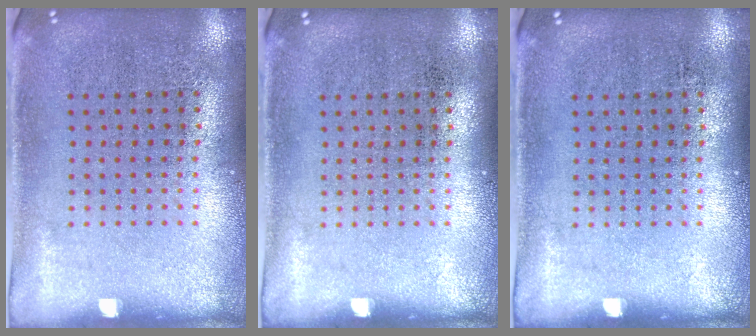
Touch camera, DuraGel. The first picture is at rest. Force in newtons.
{"total": 0.0}
{"total": 0.0}